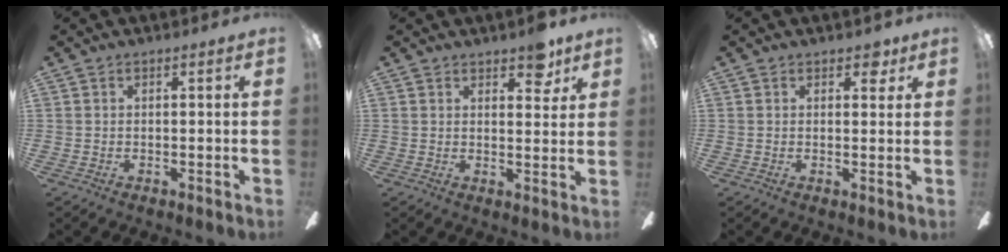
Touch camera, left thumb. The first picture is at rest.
{"total": 6.0, "force": [4.4, 2.8, 3.0], "torque": [-0.021, -0.019, 0.071]}
{"total": 3.4, "force": [2.1, 1.9, 1.8], "torque": [-0.007, -0.007, 0.032]}